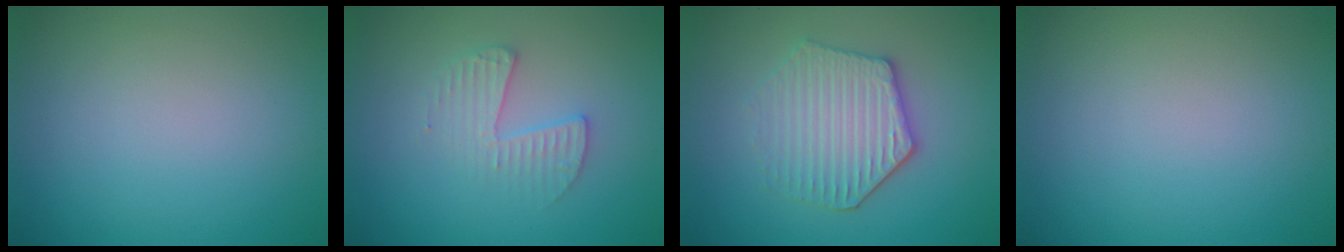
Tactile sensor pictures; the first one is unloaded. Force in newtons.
{"total": 2.3, "press": 2.3, "slide": 0.3}
{"total": 4.2, "press": 3.9, "slide": 1.5}
{"total": 0.0}